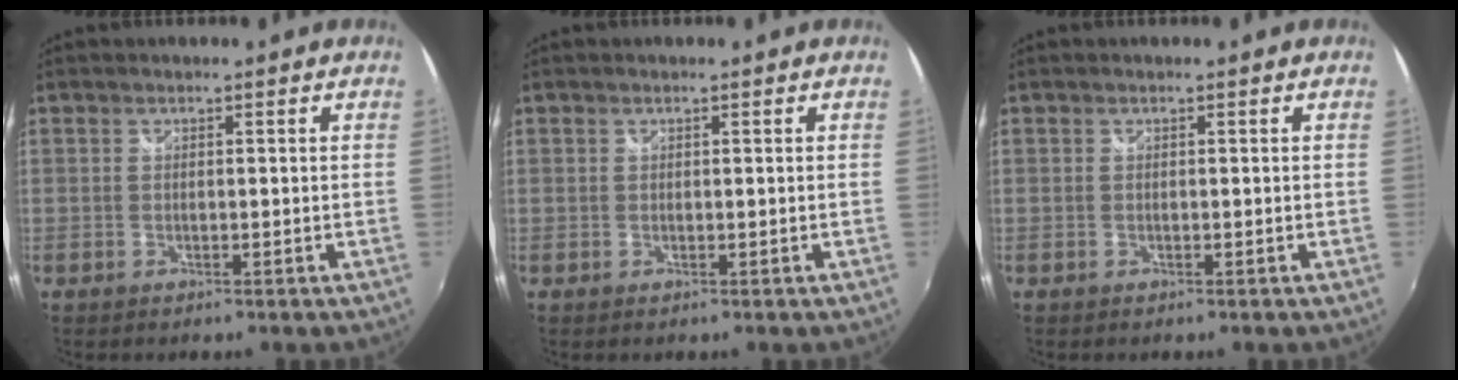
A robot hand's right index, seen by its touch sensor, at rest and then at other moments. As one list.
[{"total": 0.6, "force": [0.4, -0.4, -0.3], "torque": [0.011, 0.002, 0.002]}, {"total": 0.0}]